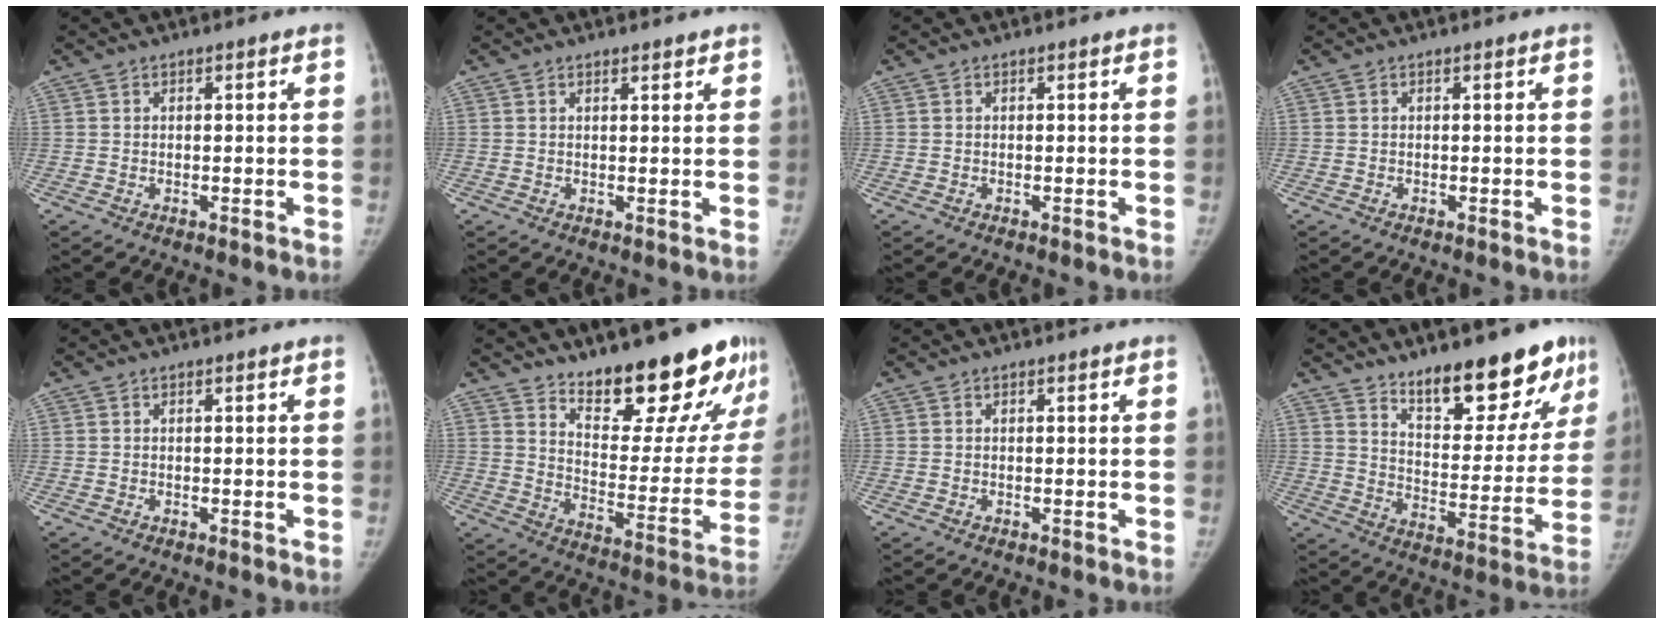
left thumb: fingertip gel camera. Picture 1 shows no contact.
{"total": 1.4, "force": [1.1, 0.5, 0.6], "torque": [-0.005, -0.007, 0.015]}
{"total": 0.0}
{"total": 0.0}
{"total": 0.0}
{"total": 21.4, "force": [16.2, 6.6, 12.3], "torque": [-0.126, -0.120, 0.237]}
{"total": 0.0}
{"total": 18.8, "force": [13.3, 6.9, 11.3], "torque": [-0.101, -0.095, 0.199]}